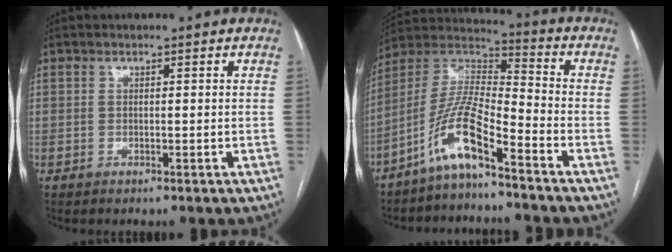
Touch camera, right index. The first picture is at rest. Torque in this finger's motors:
{"motor_torque": [1.08, -0.83, 0.39, 0.18]}